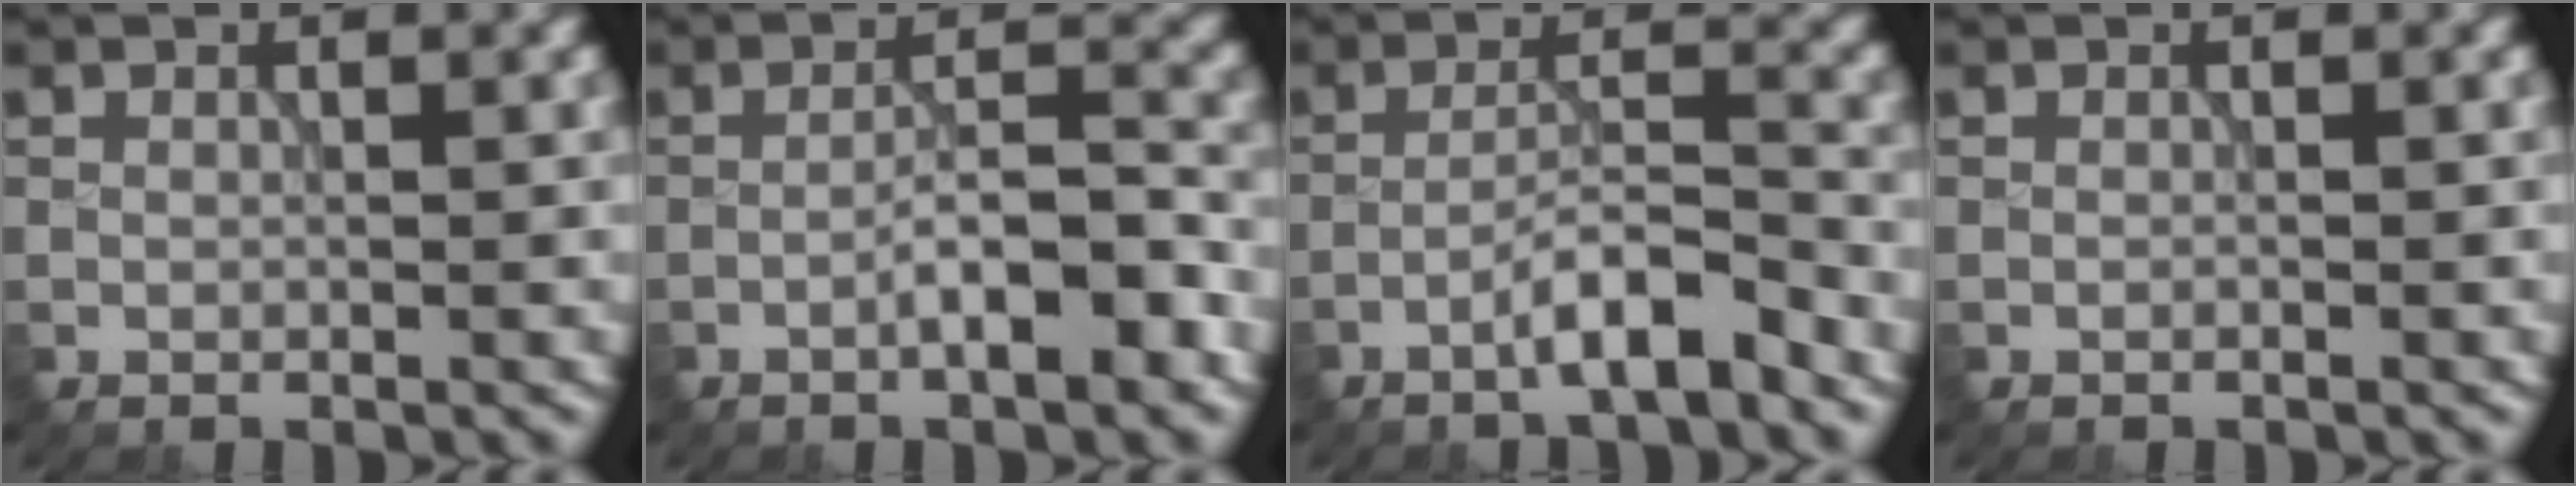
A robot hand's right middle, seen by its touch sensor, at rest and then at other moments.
{"total": 4.8, "force": [-2.2, 1.0, 4.1], "torque": [-0.063, 0.012, -0.038]}
{"total": 4.3, "force": [-2.8, 0.6, 3.2], "torque": [-0.054, 0.015, -0.056]}
{"total": 0.0}